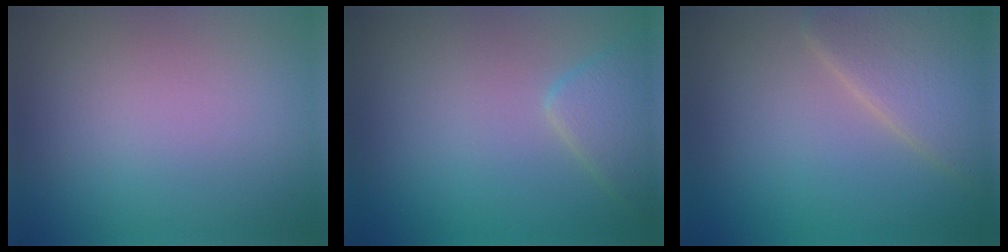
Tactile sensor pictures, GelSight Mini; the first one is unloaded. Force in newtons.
{"total": 2.7, "press": 2.7, "slide": 0.2}
{"total": 5.1, "press": 5.1, "slide": 0.4}